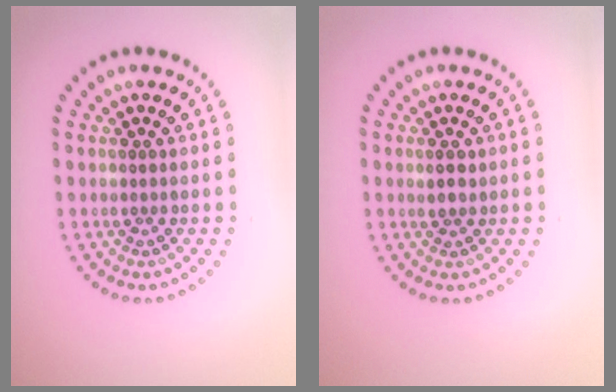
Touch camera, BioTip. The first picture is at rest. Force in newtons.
{"total": 1.2, "press": 1.1, "slide": 0.5}